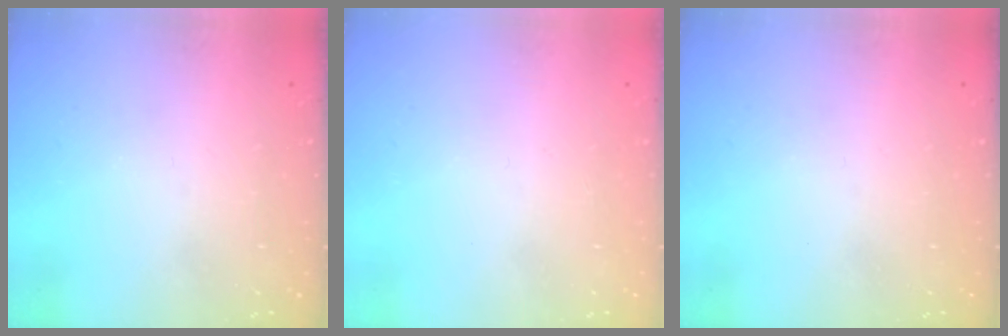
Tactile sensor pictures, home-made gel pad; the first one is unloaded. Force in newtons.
{"total": 1.8, "press": 1.7, "slide": 0.1}
{"total": 0.0}